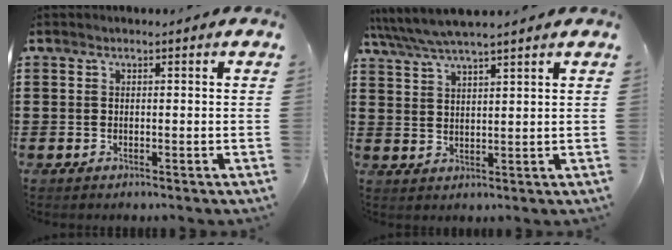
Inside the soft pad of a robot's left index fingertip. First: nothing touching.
{"total": 4.6, "force": [4.0, 0.2, 2.2], "torque": [-0.054, -0.014, 0.071]}